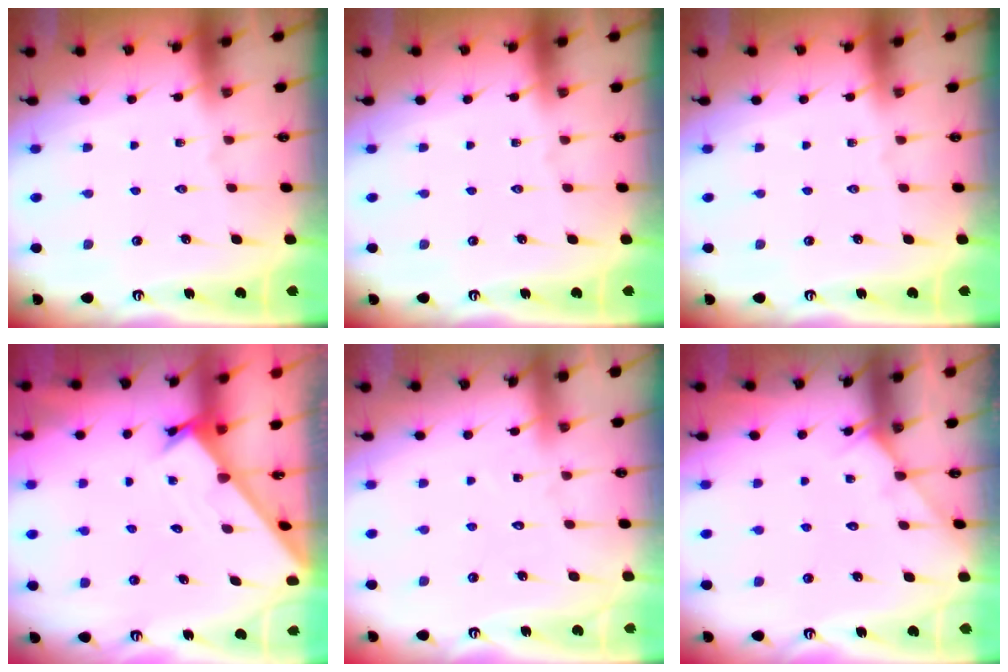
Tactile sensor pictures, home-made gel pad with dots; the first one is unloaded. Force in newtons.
{"total": 0.0}
{"total": 0.0}
{"total": 1.8, "press": 1.8, "slide": 0.1}
{"total": 6.4, "press": 6.4, "slide": 0.6}
{"total": 4.3, "press": 4.3, "slide": 0.6}